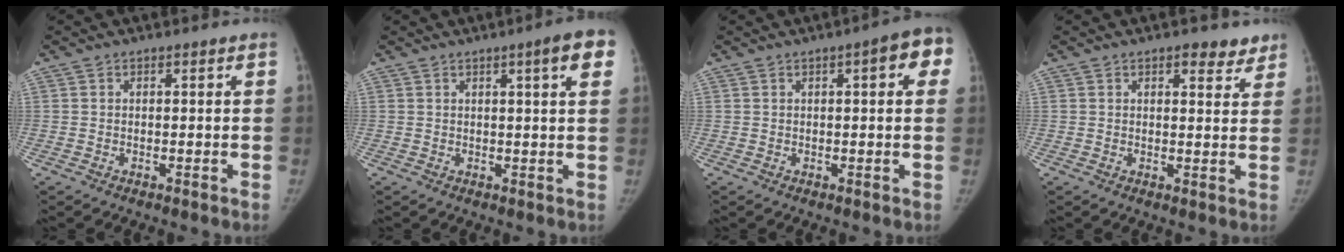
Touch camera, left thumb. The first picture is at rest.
{"total": 6.4, "force": [2.9, 0.6, 5.7], "torque": [-0.065, -0.004, 0.032]}
{"total": 7.3, "force": [2.3, 2.1, 6.6], "torque": [-0.063, 0.007, 0.019]}
{"total": 4.4, "force": [3.1, 2.1, 2.4], "torque": [-0.004, -0.015, 0.038]}